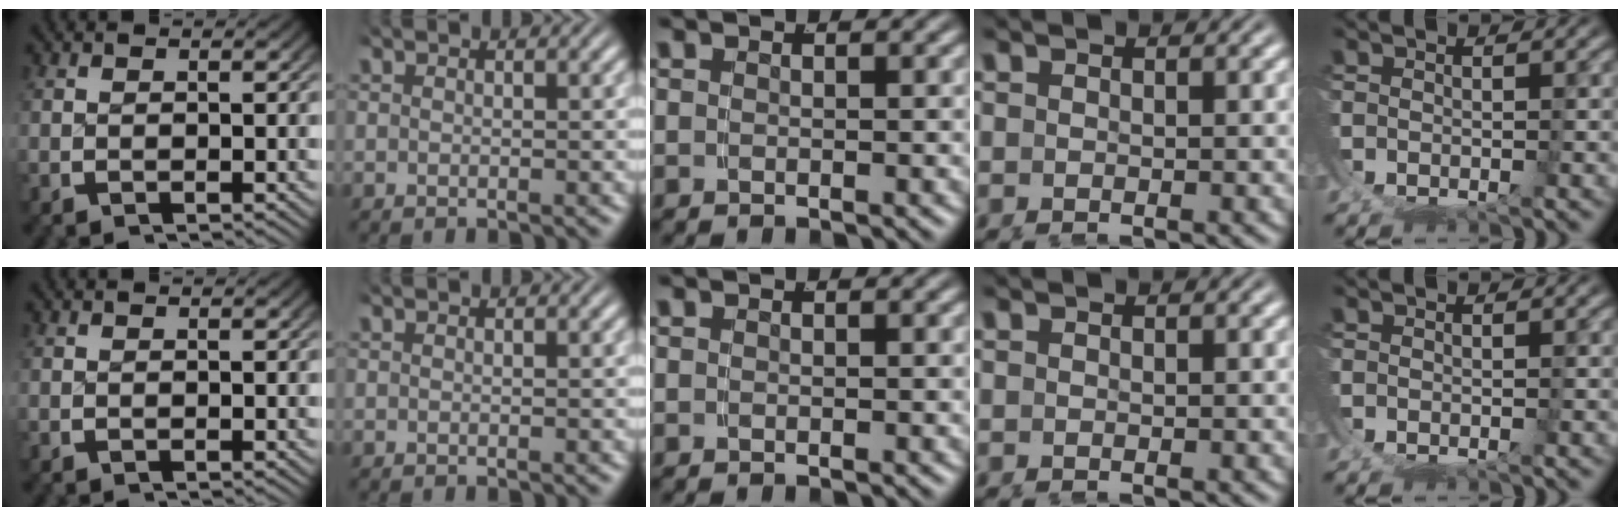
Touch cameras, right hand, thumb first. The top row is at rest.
{}